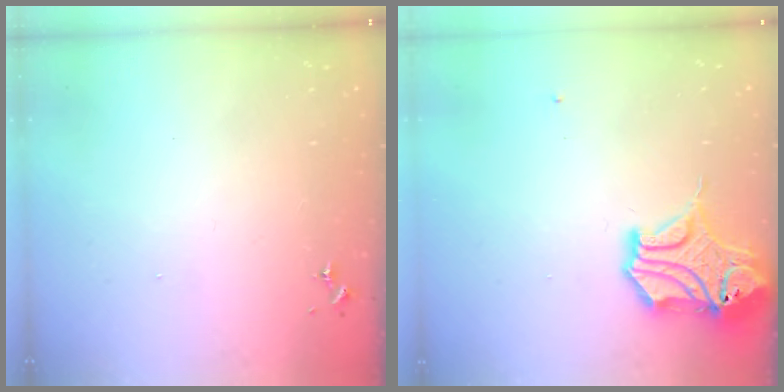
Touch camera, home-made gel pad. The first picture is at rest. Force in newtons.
{"total": 14.5, "press": 14.4, "slide": 2.2}